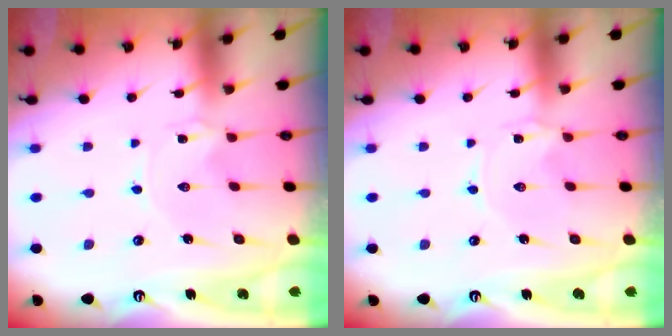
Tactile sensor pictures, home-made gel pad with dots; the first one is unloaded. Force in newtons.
{"total": 0.0}